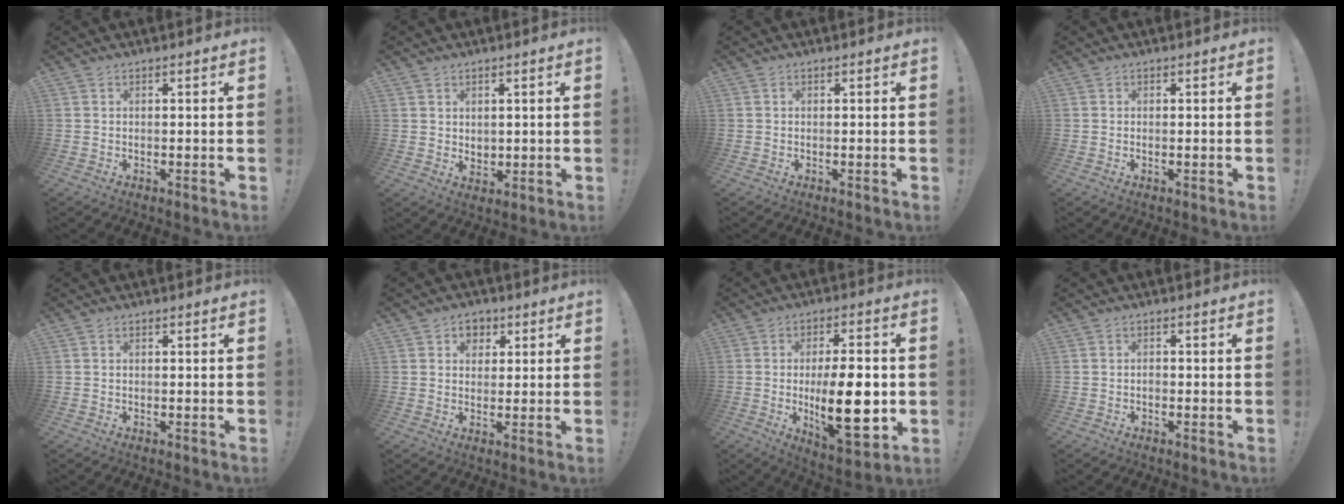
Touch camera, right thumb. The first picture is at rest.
{"total": 3.6, "force": [2.4, 2.6, 0.3], "torque": [0.000, -0.017, 0.045]}
{"total": 0.0}
{"total": 0.0}
{"total": 0.0}
{"total": 5.0, "force": [1.7, 4.3, 1.8], "torque": [-0.022, 0.000, 0.031]}
{"total": 18.7, "force": [-2.2, 6.7, 17.4], "torque": [-0.278, -0.012, -0.032]}
{"total": 1.1, "force": [-0.8, 0.6, 0.5], "torque": [-0.015, 0.005, -0.013]}